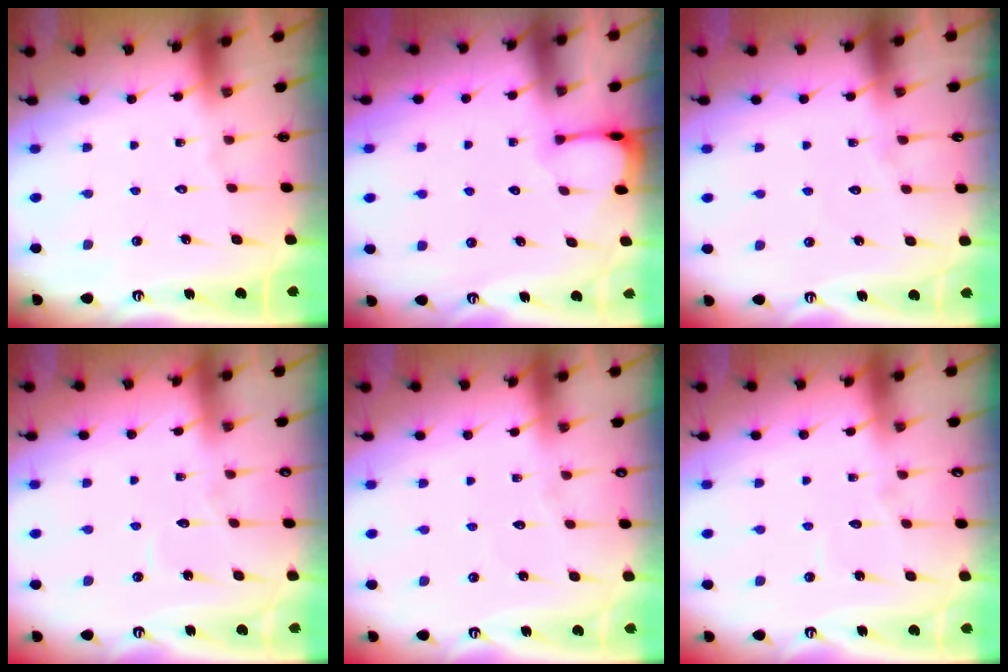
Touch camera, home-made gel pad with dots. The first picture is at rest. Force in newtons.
{"total": 1.8, "press": 1.8, "slide": 0.2}
{"total": 5.5, "press": 5.5, "slide": 0.4}
{"total": 2.7, "press": 2.7, "slide": 0.2}
{"total": 2.3, "press": 2.3, "slide": 0.3}
{"total": 2.7, "press": 2.7, "slide": 0.2}